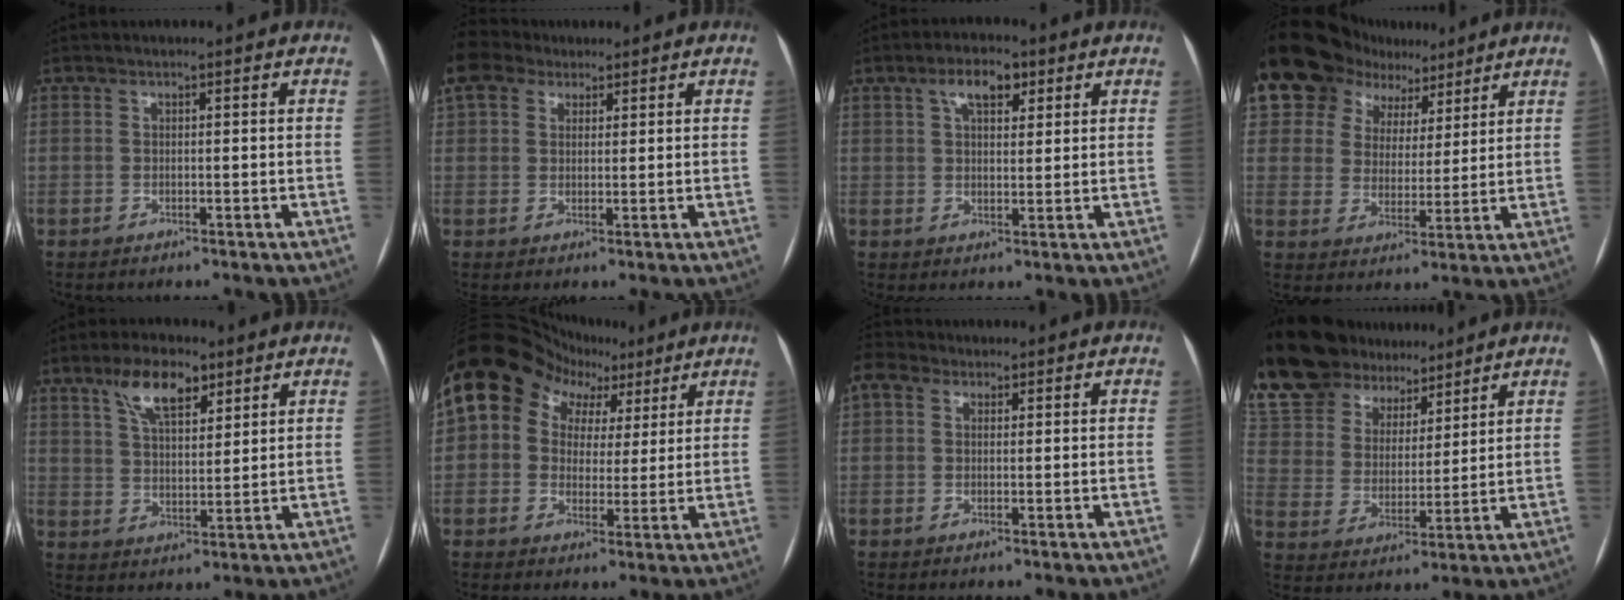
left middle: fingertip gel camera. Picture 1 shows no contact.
{"total": 4.4, "force": [3.7, 2.3, 0.6], "torque": [-0.024, 0.024, 0.078]}
{"total": 5.3, "force": [2.8, 2.4, 3.8], "torque": [-0.070, 0.013, 0.047]}
{"total": 16.6, "force": [11.5, 10.8, 5.4], "torque": [-0.118, 0.049, 0.190]}
{"total": 8.3, "force": [5.2, 3.2, 5.7], "torque": [-0.109, 0.013, 0.096]}
{"total": 12.3, "force": [5.7, 9.8, 4.9], "torque": [-0.069, 0.058, 0.089]}
{"total": 2.4, "force": [1.4, 1.7, 0.9], "torque": [-0.028, 0.022, 0.030]}
{"total": 19.8, "force": [16.6, 8.6, 6.8], "torque": [-0.161, 0.037, 0.301]}